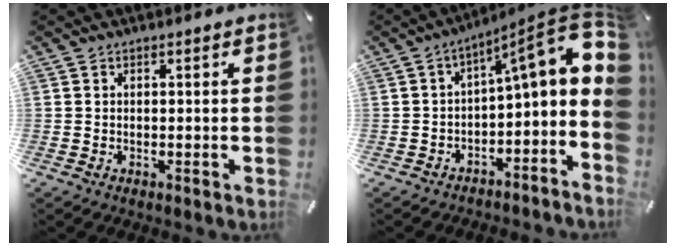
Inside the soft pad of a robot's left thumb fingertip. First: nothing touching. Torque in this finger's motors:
{"motor_torque": [-0.19, 0.98, 0.93, 0.74, 0.07]}